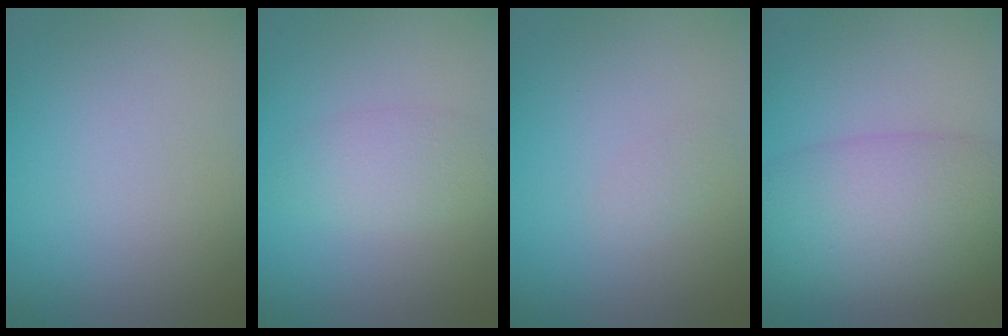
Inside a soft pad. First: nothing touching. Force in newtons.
{"total": 2.5, "press": 2.5, "slide": 0.2}
{"total": 0.8, "press": 0.8, "slide": 0.0}
{"total": 8.1, "press": 8.1, "slide": 0.3}